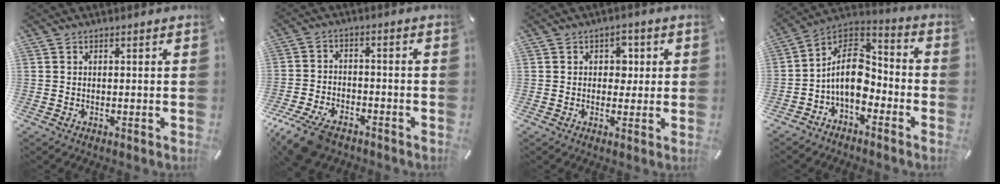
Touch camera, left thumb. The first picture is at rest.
{"total": 9.7, "force": [-6.8, 4.8, 4.8], "torque": [-0.099, 0.031, -0.126]}
{"total": 4.2, "force": [0.5, 3.5, 2.3], "torque": [-0.019, -0.001, -0.002]}
{"total": 12.5, "force": [-3.7, 8.6, 8.3], "torque": [-0.165, 0.016, -0.070]}